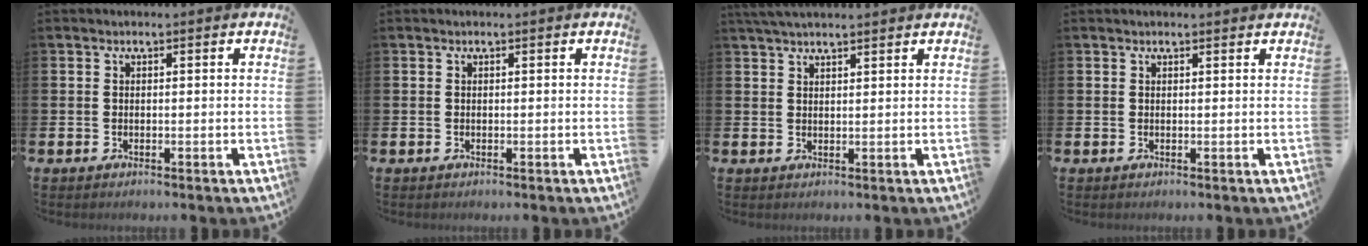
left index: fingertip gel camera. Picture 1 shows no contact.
{"total": 0.0}
{"total": 3.1, "force": [2.9, 0.4, 1.2], "torque": [-0.024, -0.006, 0.053]}
{"total": 0.6, "force": [0.6, 0.0, 0.2], "torque": [0.008, -0.004, 0.009]}